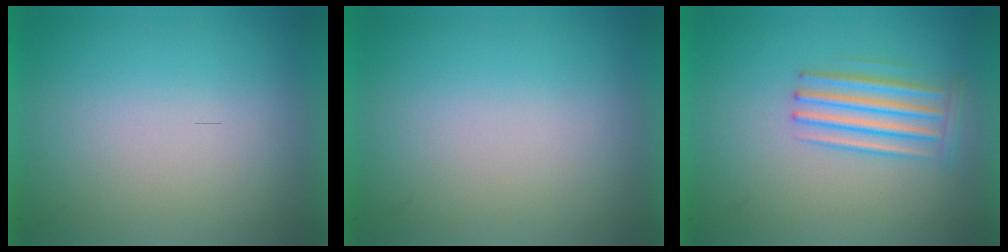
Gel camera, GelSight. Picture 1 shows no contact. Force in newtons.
{"total": 0.0}
{"total": 2.9}